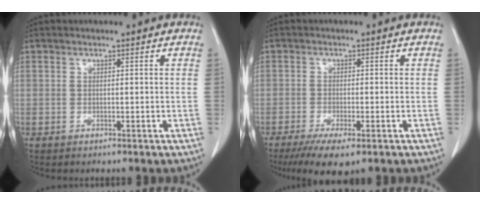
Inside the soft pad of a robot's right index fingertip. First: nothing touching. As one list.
[{"total": 6.3, "force": [-4.1, 1.5, 4.6], "torque": [-0.074, -0.015, -0.064]}]